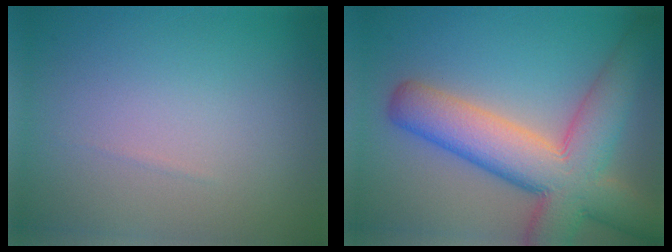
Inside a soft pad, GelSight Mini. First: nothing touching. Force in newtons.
{"total": 10.3, "press": 10.3, "slide": 0.5}